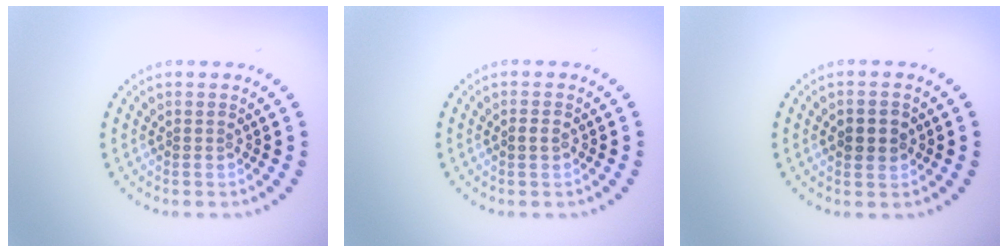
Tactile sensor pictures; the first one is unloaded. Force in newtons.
{"total": 1.0, "press": 1.0, "slide": 0.1}
{"total": 2.4, "press": 2.4, "slide": 0.1}